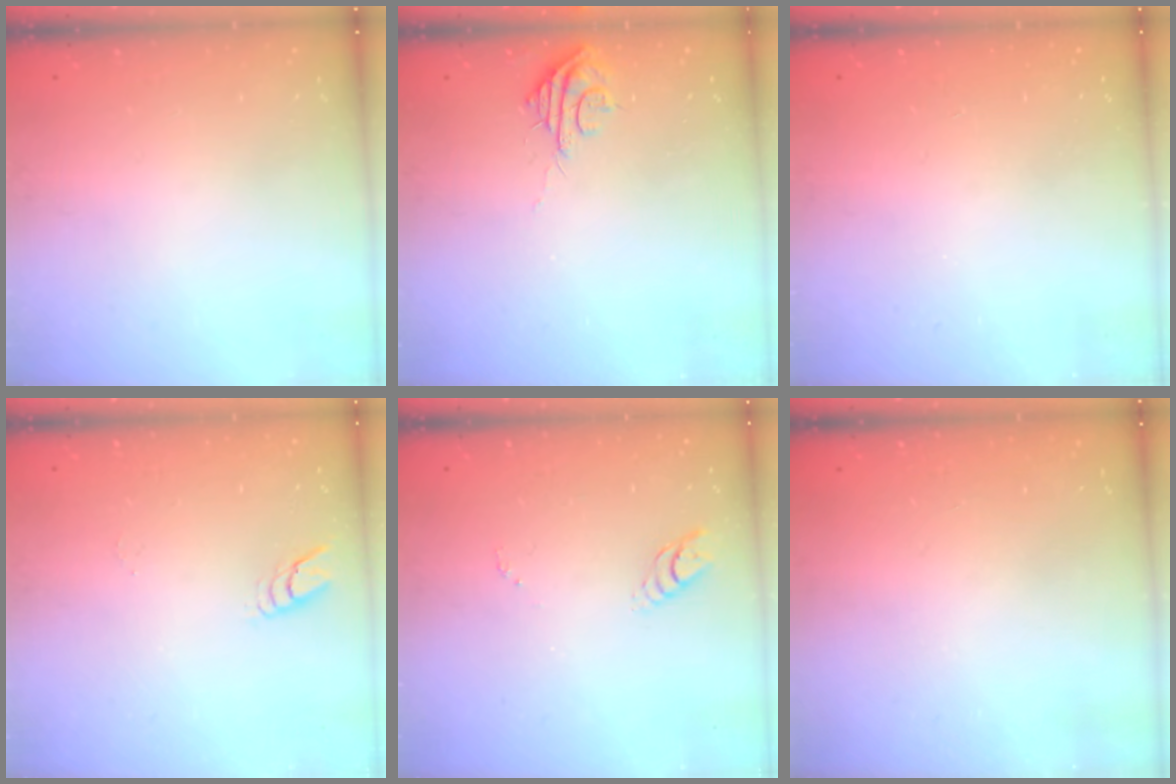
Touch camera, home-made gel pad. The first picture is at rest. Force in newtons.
{"total": 6.0, "press": 6.0, "slide": 0.5}
{"total": 0.0}
{"total": 4.4, "press": 4.3, "slide": 0.4}
{"total": 4.1, "press": 4.0, "slide": 0.4}
{"total": 0.0}